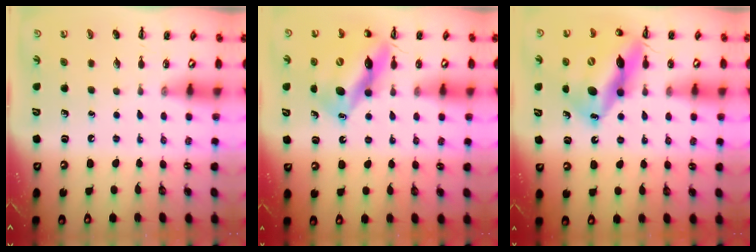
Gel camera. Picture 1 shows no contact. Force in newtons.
{"total": 13.3, "press": 12.7, "slide": 4.0}
{"total": 18.6, "press": 18.1, "slide": 4.4}